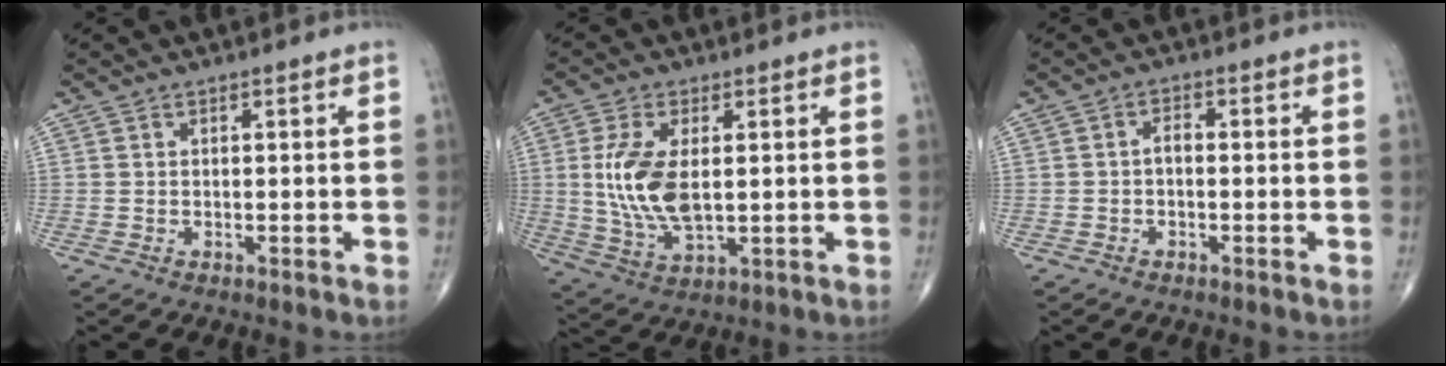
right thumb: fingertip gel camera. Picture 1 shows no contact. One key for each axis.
{"total": 11.0, "fx": 1.1, "fy": 5.3, "fz": 9.6, "tx": -0.201, "ty": -0.013, "tz": 0.028}
{"total": 1.8, "fx": -0.4, "fy": 1.0, "fz": 1.4, "tx": -0.018, "ty": 0.010, "tz": -0.012}